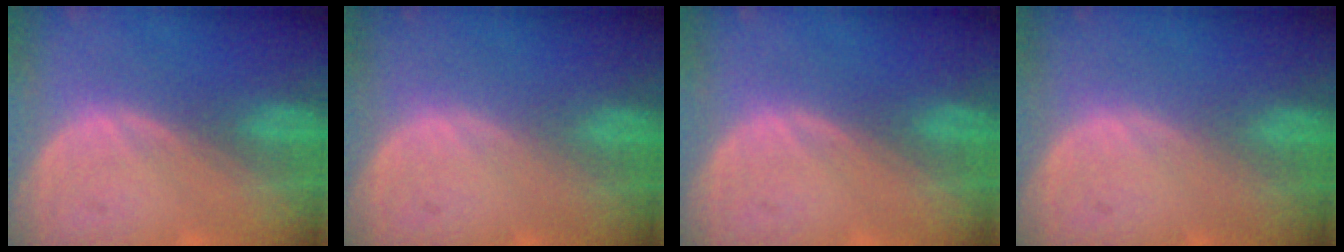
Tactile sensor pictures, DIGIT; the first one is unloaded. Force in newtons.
{"total": 0.0}
{"total": 0.0}
{"total": 0.0}